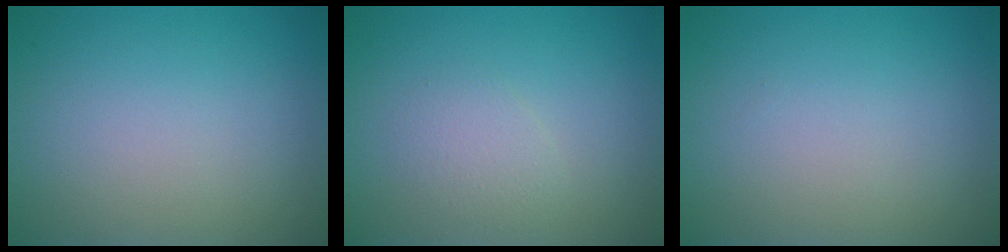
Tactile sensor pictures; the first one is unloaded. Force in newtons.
{"total": 1.6, "press": 1.6, "slide": 0.0}
{"total": 0.0}